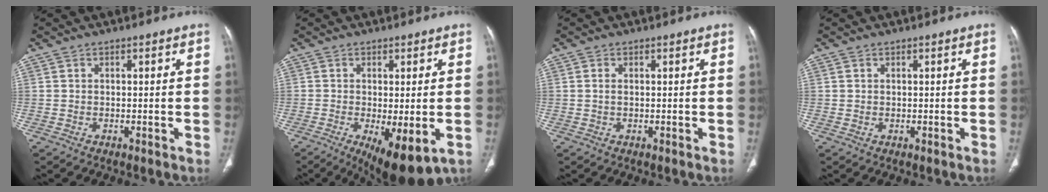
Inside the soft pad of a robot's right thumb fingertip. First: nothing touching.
{"total": 10.3, "force": [-3.7, 3.4, 8.9], "torque": [-0.136, -0.017, -0.047]}
{"total": 0.8, "force": [0.1, 0.4, 0.7], "torque": [-0.020, 0.003, 0.004]}
{"total": 0.0}